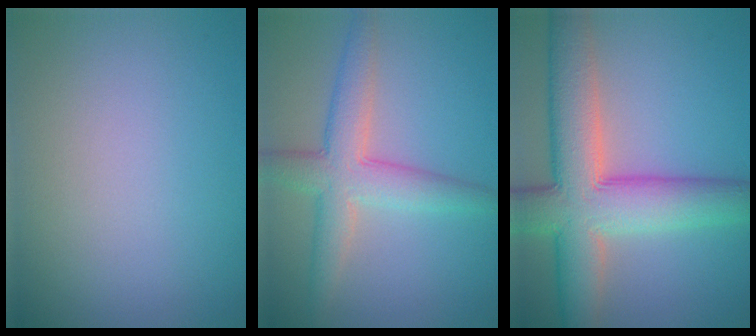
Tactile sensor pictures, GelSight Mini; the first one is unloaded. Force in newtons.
{"total": 4.8, "press": 4.8, "slide": 0.1}
{"total": 10.3, "press": 10.3, "slide": 0.6}